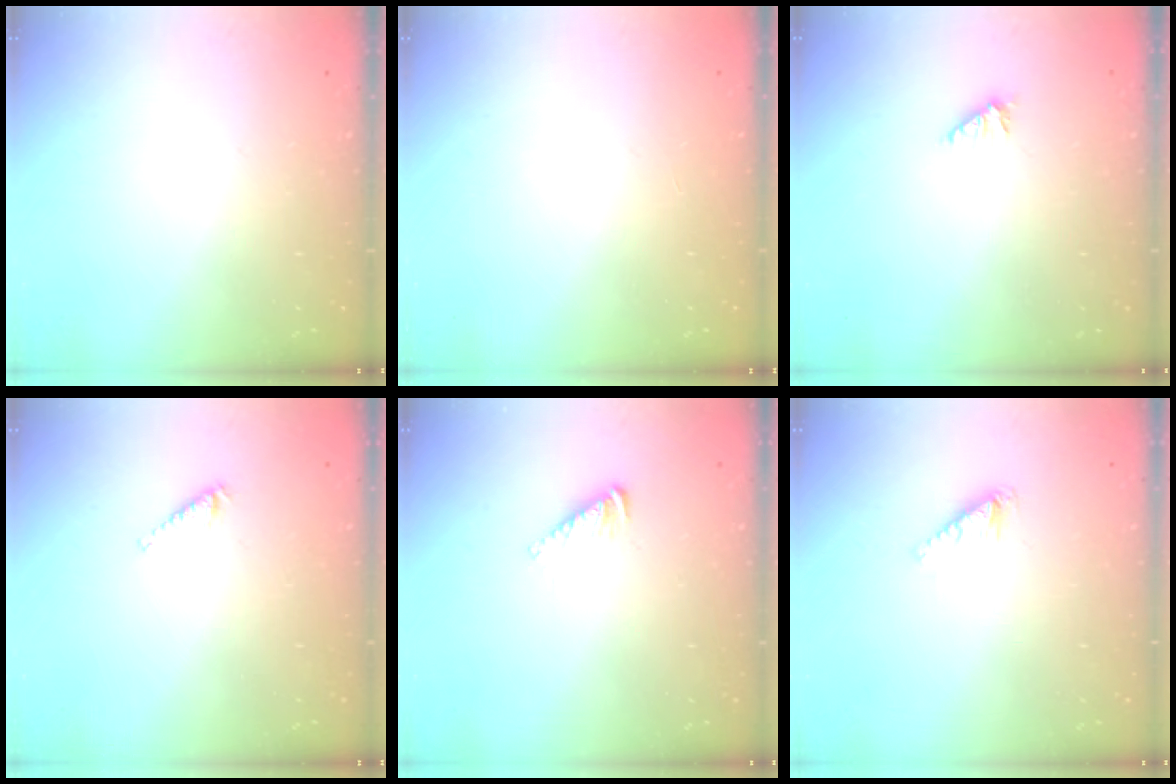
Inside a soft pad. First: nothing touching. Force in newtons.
{"total": 0.0}
{"total": 1.6, "press": 1.6, "slide": 0.4}
{"total": 2.9, "press": 2.9, "slide": 0.6}
{"total": 5.3, "press": 5.2, "slide": 0.6}
{"total": 1.5, "press": 1.4, "slide": 0.1}